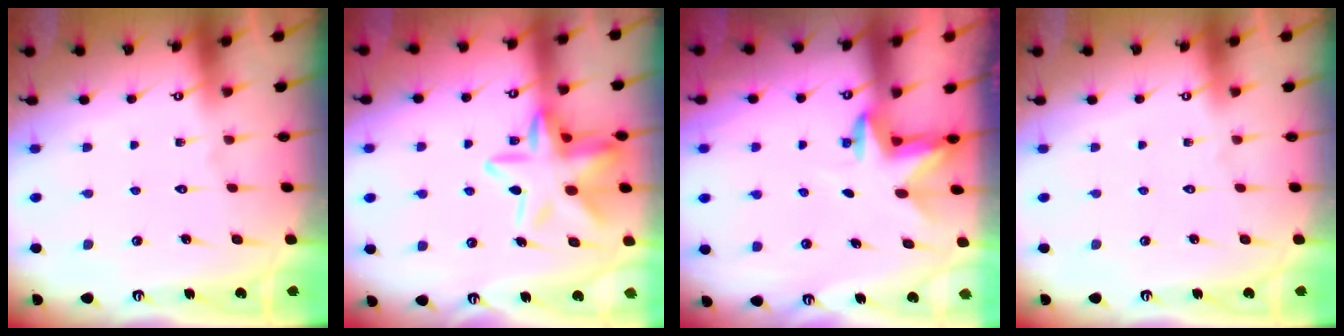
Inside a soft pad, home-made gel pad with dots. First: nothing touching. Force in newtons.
{"total": 14.7, "press": 14.7, "slide": 1.2}
{"total": 3.3, "press": 3.3, "slide": 0.4}
{"total": 0.0}